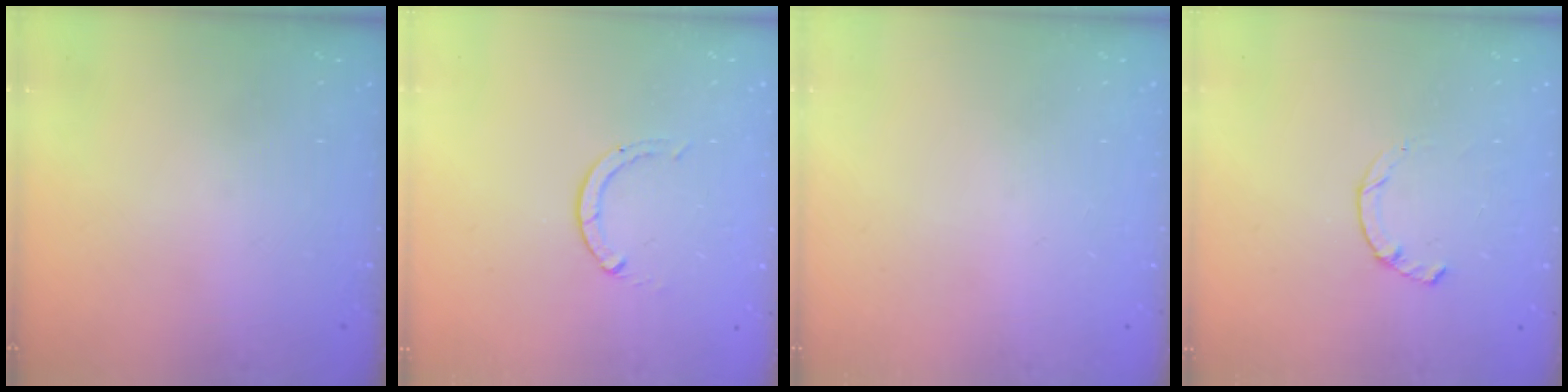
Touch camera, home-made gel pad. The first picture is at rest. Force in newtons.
{"total": 0.0}
{"total": 0.0}
{"total": 1.9, "press": 1.9, "slide": 0.3}